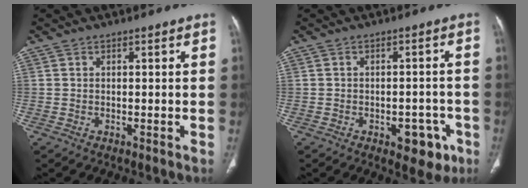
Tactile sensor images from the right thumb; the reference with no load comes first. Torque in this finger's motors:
{"motor_torque": [0.85, 0.94, -0.15, 0.07, 0.11]}